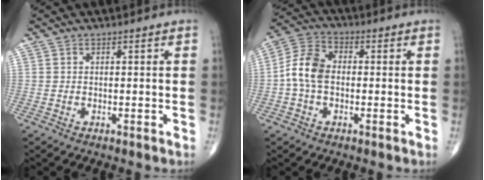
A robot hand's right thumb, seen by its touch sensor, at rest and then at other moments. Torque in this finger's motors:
{"motor_torque": [0.98, 1.29, 0.27, -0.40, 0.11]}